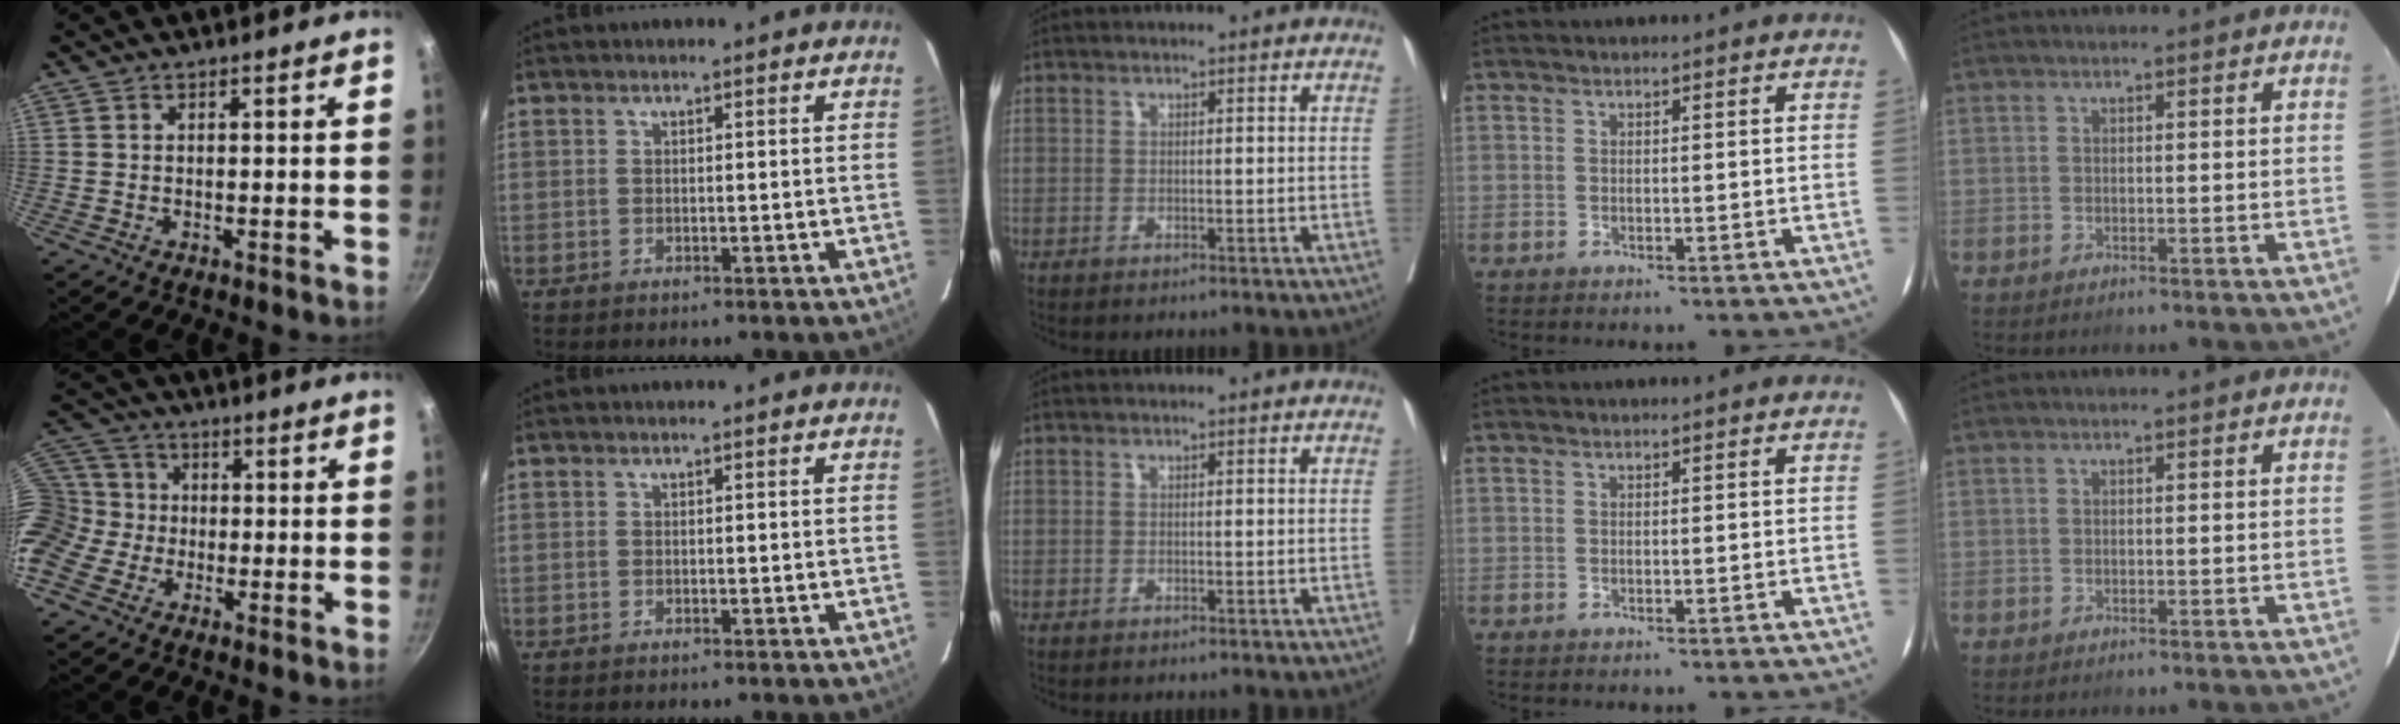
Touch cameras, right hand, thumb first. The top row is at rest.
{"thumb": {"total": 16.5, "force": [-3.6, 14.0, 7.9], "torque": [-0.201, 0.044, -0.072]}}